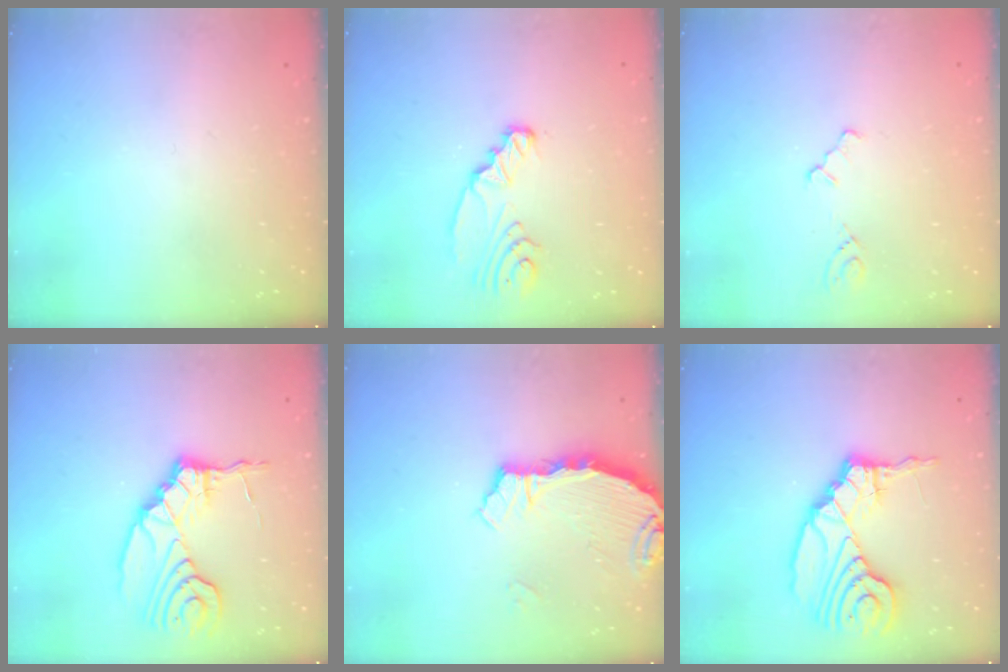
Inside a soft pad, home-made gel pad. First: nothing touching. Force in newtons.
{"total": 4.5, "press": 4.5, "slide": 0.4}
{"total": 1.5, "press": 1.5, "slide": 0.3}
{"total": 9.3, "press": 9.3, "slide": 0.4}
{"total": 3.7, "press": 3.7, "slide": 0.2}
{"total": 14.8, "press": 14.7, "slide": 1.9}